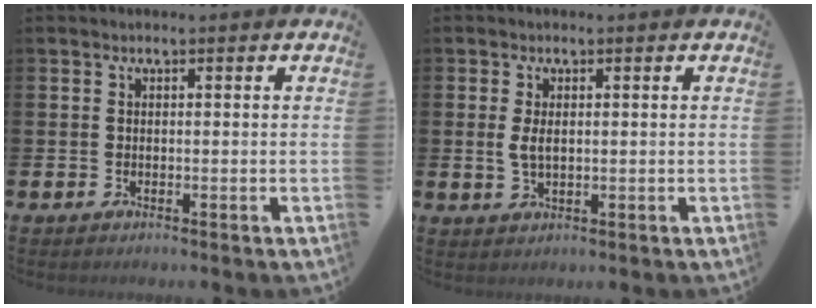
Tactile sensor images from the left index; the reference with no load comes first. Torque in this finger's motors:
{"motor_torque": [0.74, -0.09, 0.27, 0.05]}